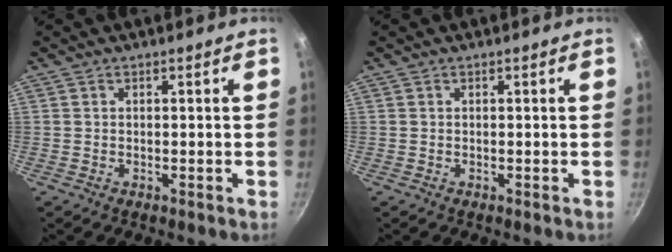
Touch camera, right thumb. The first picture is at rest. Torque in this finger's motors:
{"motor_torque": [-0.16, -0.16, 0.02, -0.01, 0.00]}